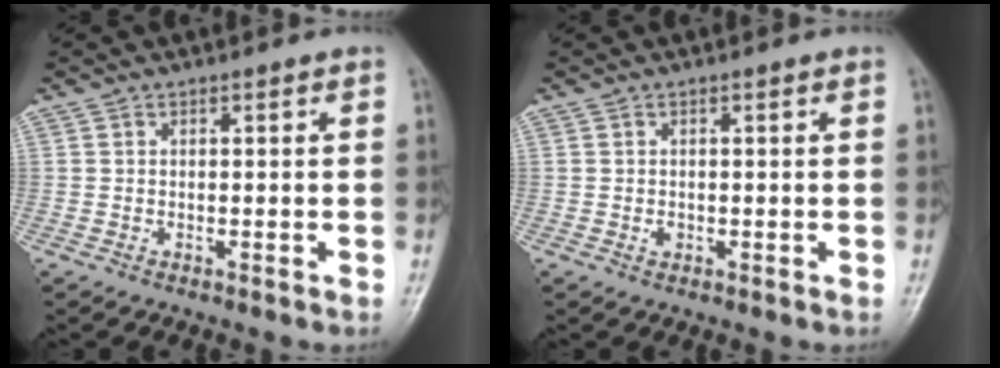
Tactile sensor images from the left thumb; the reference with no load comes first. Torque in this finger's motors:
{"motor_torque": [0.01, 0.35, 0.50, 0.08, -0.01]}